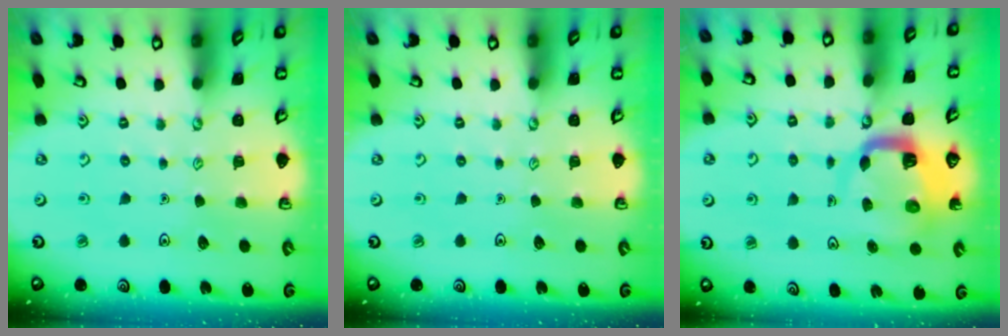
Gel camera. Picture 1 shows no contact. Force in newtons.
{"total": 0.0}
{"total": 7.6, "press": 7.5, "slide": 1.0}